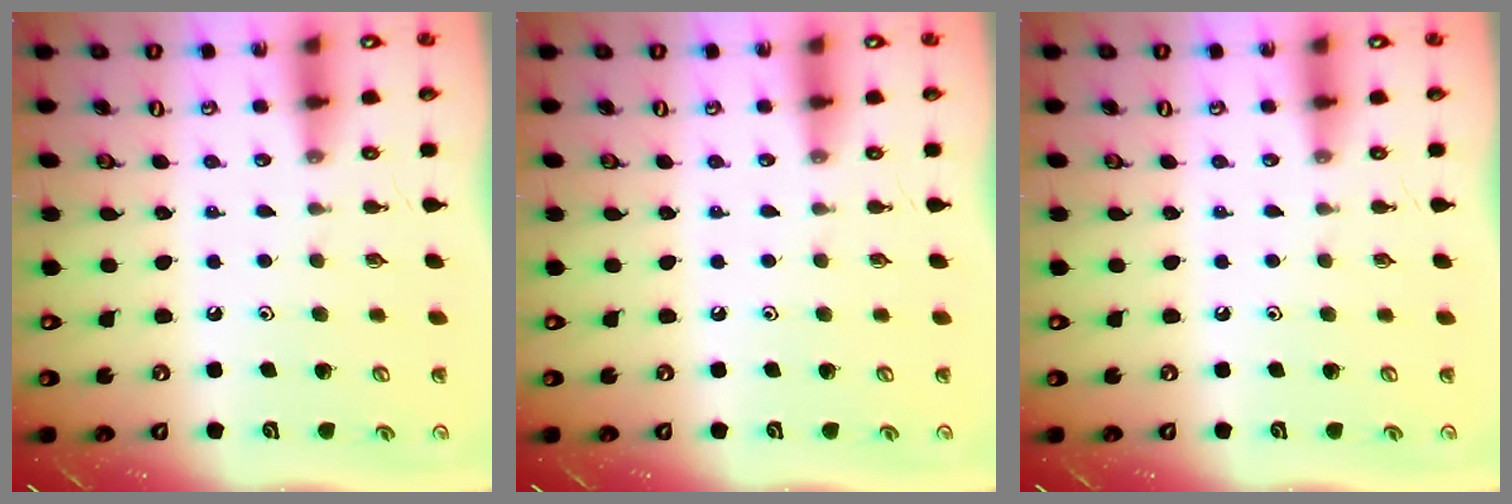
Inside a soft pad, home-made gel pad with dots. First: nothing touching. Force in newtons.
{"total": 0.0}
{"total": 0.0}